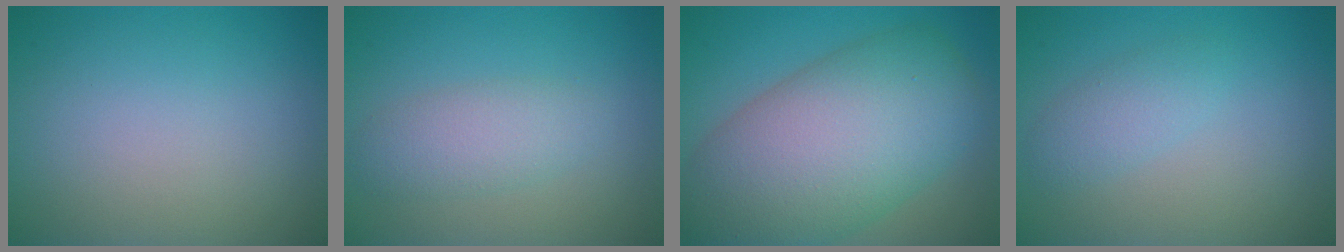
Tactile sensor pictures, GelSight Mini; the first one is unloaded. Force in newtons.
{"total": 2.9, "press": 2.9, "slide": 0.1}
{"total": 13.2, "press": 13.2, "slide": 0.5}
{"total": 1.9, "press": 1.9, "slide": 0.1}